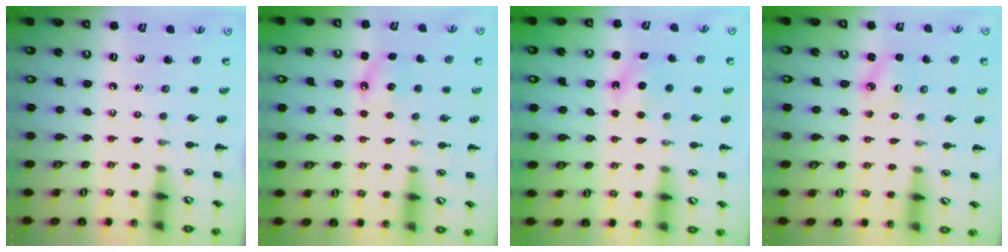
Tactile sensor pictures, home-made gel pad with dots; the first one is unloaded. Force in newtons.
{"total": 5.3, "press": 5.0, "slide": 1.5}
{"total": 4.9, "press": 4.7, "slide": 1.2}
{"total": 2.5, "press": 2.4, "slide": 0.6}